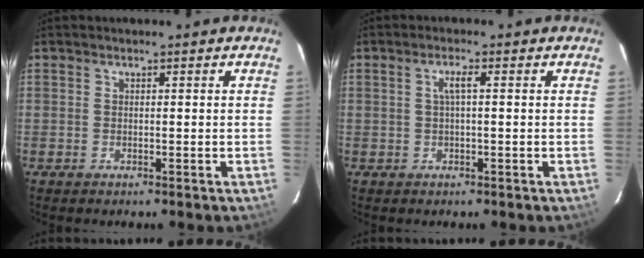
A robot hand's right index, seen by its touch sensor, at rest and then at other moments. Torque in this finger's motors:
{"motor_torque": [0.13, -0.07, 0.18, 0.05]}